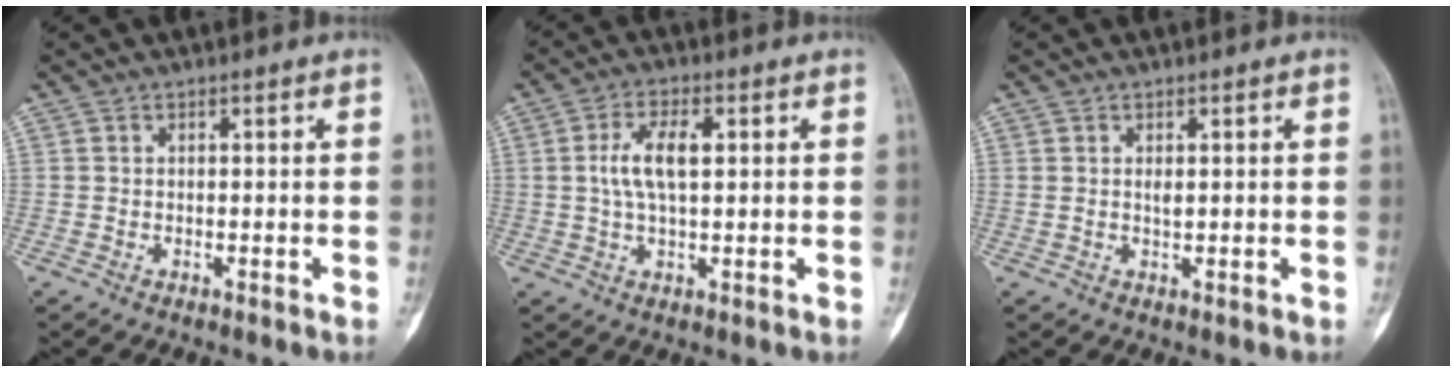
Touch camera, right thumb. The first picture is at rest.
{"total": 7.2, "force": [1.3, 3.2, 6.4], "torque": [-0.130, 0.007, 0.024]}
{"total": 1.1, "force": [0.4, 0.4, 0.9], "torque": [-0.014, -0.003, 0.008]}